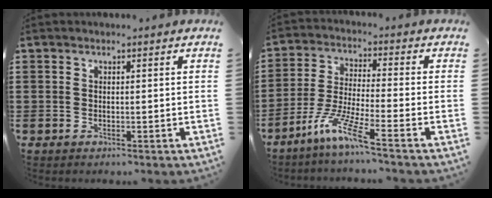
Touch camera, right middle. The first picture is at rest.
{"total": 7.5, "force": [-5.3, 0.4, 5.3], "torque": [-0.112, -0.010, -0.101]}